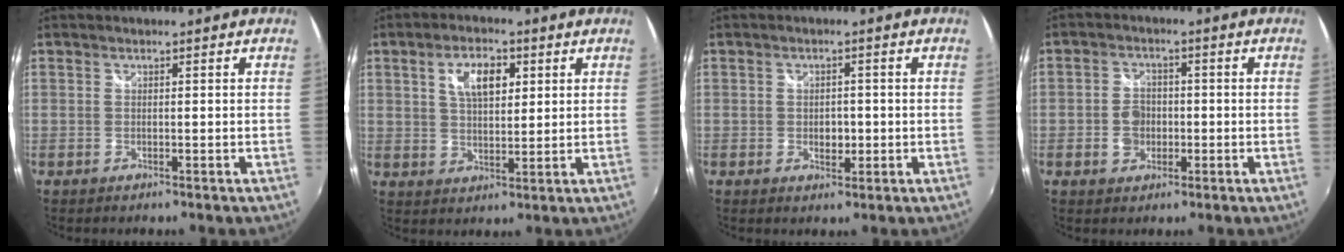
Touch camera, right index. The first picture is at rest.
{"total": 7.1, "force": [2.7, 3.5, 5.6], "torque": [-0.095, 0.013, 0.049]}
{"total": 3.0, "force": [-0.5, 2.2, 1.9], "torque": [-0.030, 0.000, -0.008]}
{"total": 4.4, "force": [-1.1, 3.7, 2.1], "torque": [-0.042, 0.008, -0.018]}